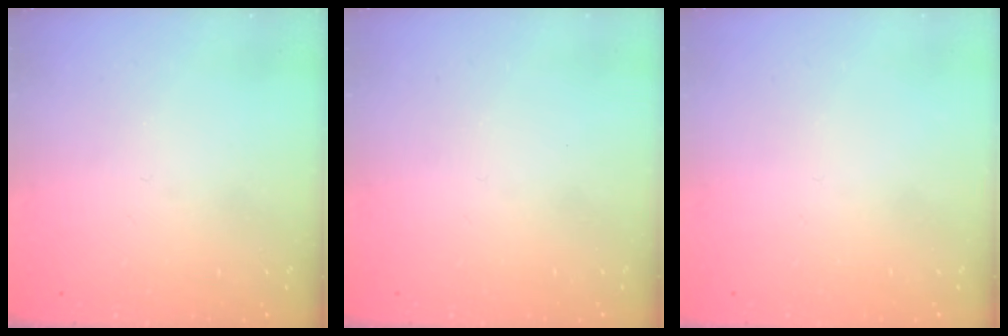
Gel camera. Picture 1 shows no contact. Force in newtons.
{"total": 1.5, "press": 1.5, "slide": 0.1}
{"total": 1.7, "press": 1.7, "slide": 0.1}